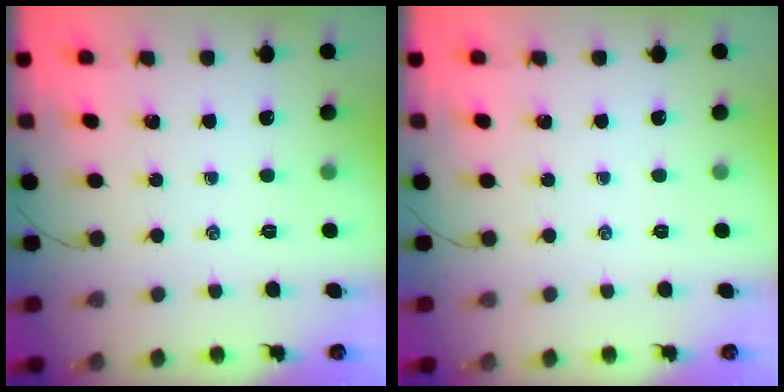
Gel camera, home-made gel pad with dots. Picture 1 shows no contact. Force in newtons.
{"total": 0.0}